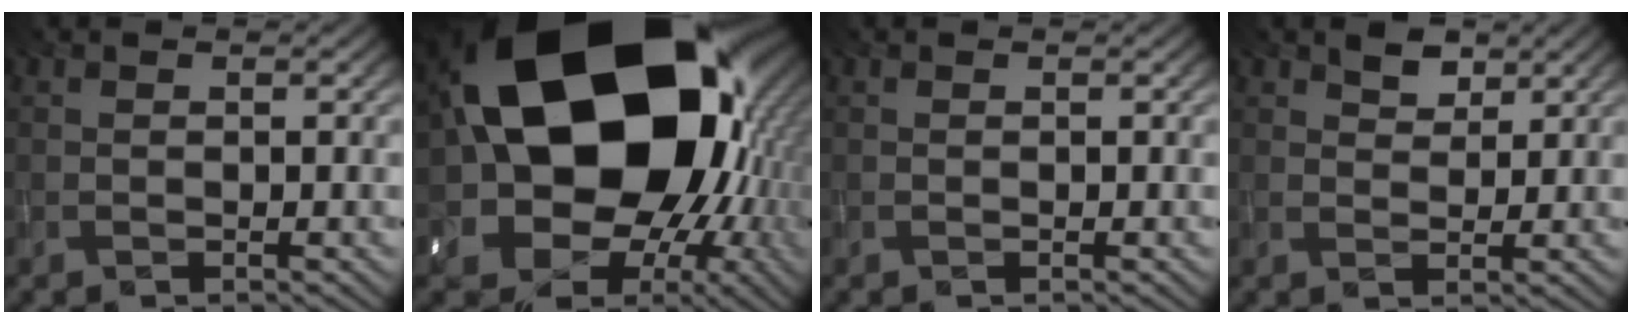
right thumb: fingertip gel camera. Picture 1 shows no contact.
{"total": 23.7, "force": [3.1, 18.6, 14.5], "torque": [-0.300, -0.058, 0.070]}
{"total": 0.0}
{"total": 2.5, "force": [1.8, 1.4, 1.2], "torque": [-0.021, -0.002, 0.033]}